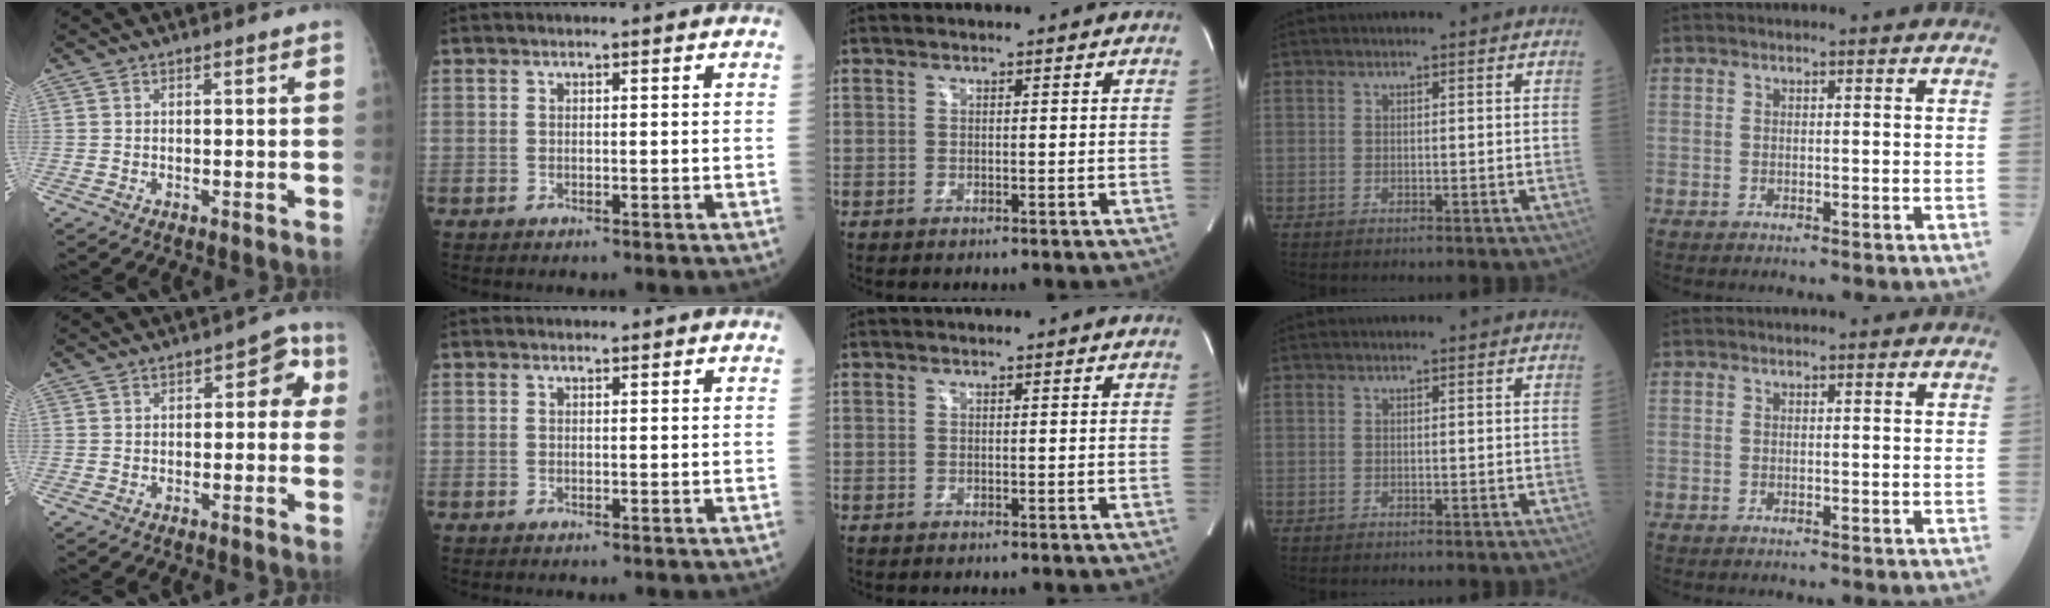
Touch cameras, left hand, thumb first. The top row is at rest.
{"thumb": {"total": 4.9, "force": [0.4, 3.2, 3.7], "torque": [-0.007, 0.019, -0.008]}}